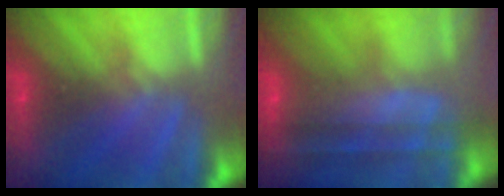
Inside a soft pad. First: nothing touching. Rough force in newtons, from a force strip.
{"total": 6.3}